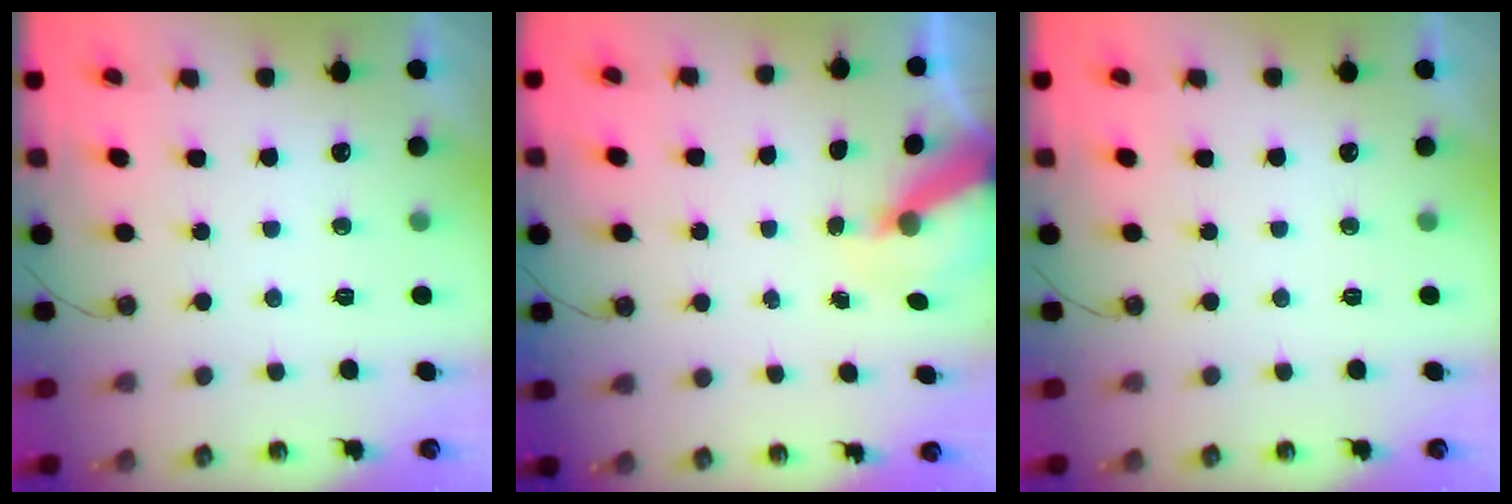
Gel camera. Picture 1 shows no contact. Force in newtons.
{"total": 7.7, "press": 7.7, "slide": 0.7}
{"total": 0.0}